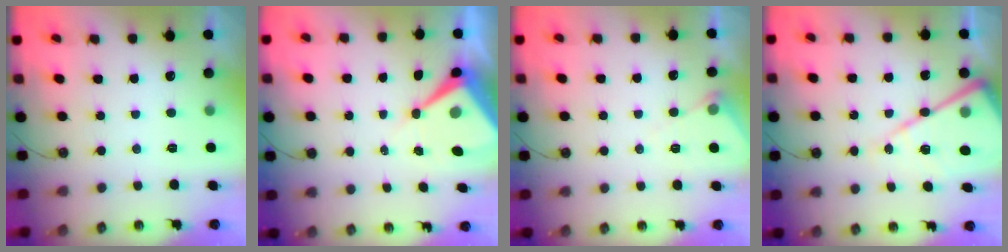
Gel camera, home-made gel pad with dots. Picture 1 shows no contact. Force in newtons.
{"total": 9.5, "press": 9.4, "slide": 1.0}
{"total": 6.4, "press": 6.4, "slide": 0.5}
{"total": 18.1, "press": 18.0, "slide": 1.5}